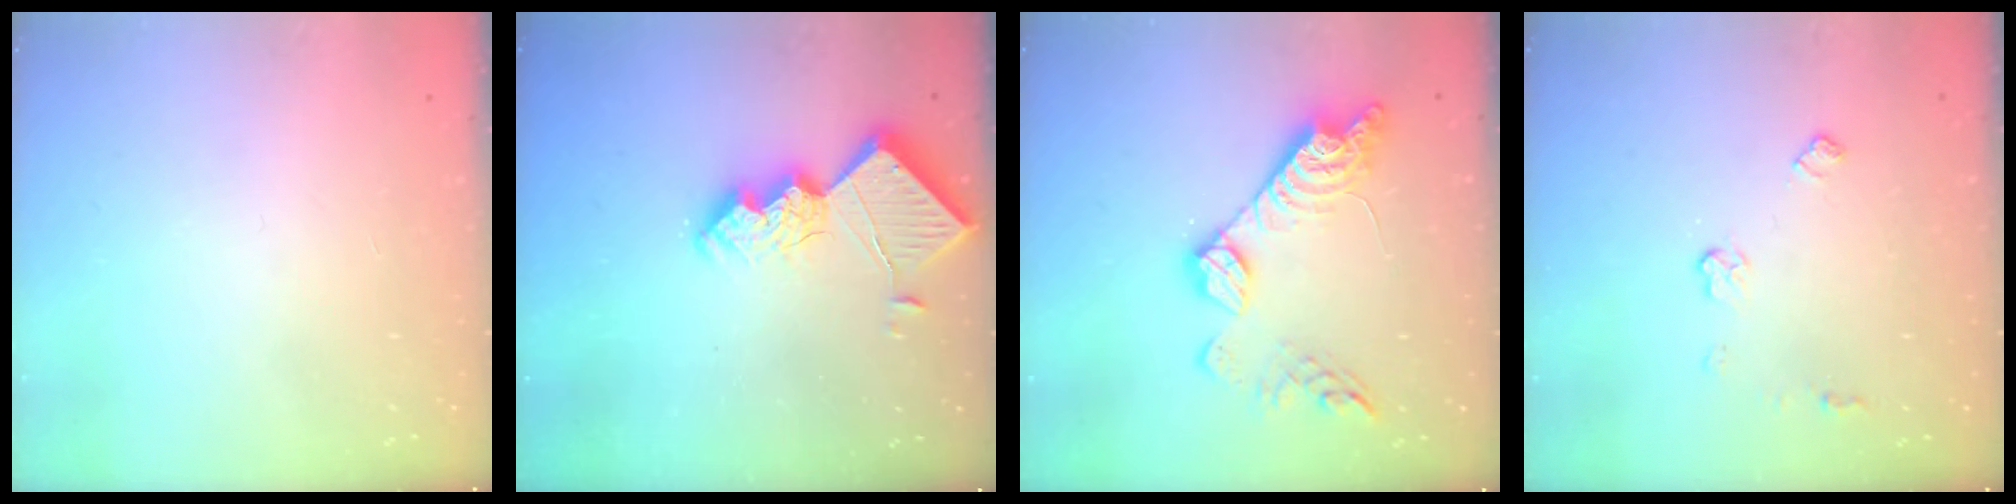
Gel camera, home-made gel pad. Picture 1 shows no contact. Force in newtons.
{"total": 15.8, "press": 15.8, "slide": 0.8}
{"total": 16.0, "press": 15.9, "slide": 1.1}
{"total": 5.5, "press": 5.4, "slide": 0.7}